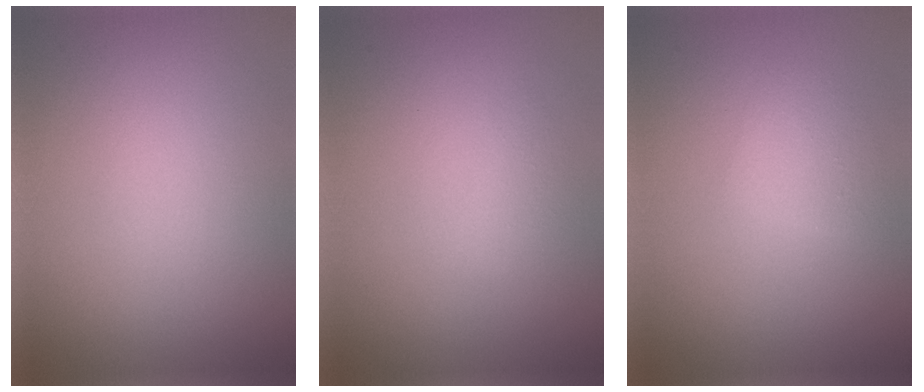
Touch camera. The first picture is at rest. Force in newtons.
{"total": 0.9, "press": 0.9, "slide": 0.1}
{"total": 1.5, "press": 1.5, "slide": 0.0}